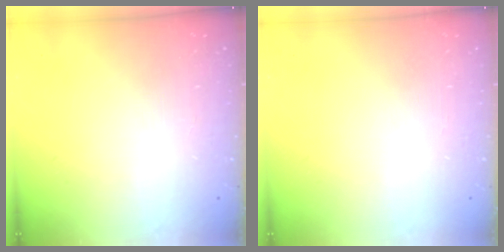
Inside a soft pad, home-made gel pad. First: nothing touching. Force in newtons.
{"total": 0.0}